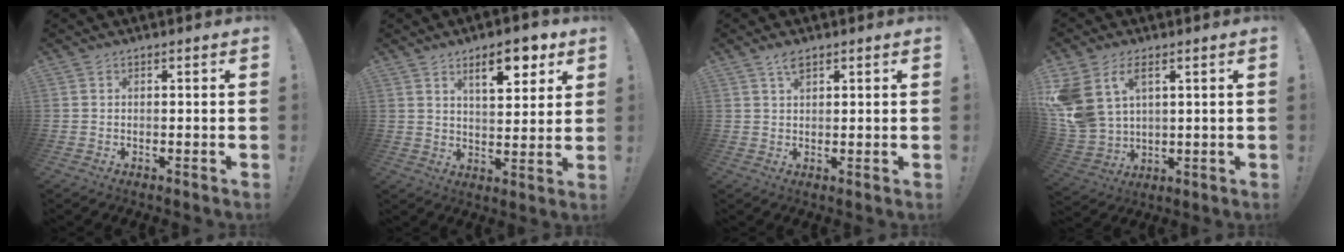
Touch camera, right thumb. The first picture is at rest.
{"total": 10.5, "force": [5.8, 3.9, 7.8], "torque": [-0.106, -0.021, 0.096]}
{"total": 3.2, "force": [1.9, 1.2, 2.2], "torque": [-0.038, -0.005, 0.032]}
{"total": 11.8, "force": [5.3, 7.4, 7.4], "torque": [-0.170, -0.029, 0.104]}